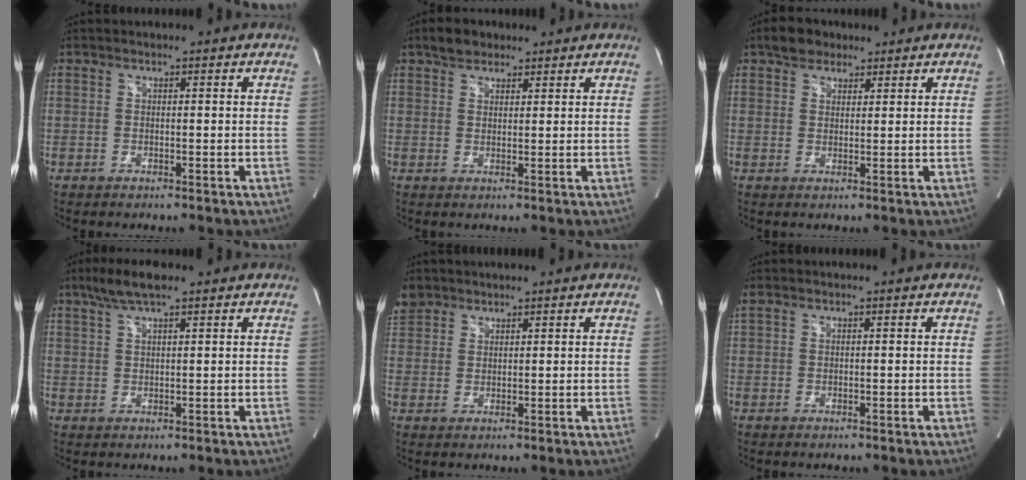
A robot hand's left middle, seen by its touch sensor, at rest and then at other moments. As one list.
[{"total": 3.6, "force": [2.6, 2.0, 1.3], "torque": [-0.027, 0.013, 0.046]}, {"total": 4.3, "force": [3.0, 2.6, 1.5], "torque": [-0.031, 0.015, 0.053]}, {"total": 5.6, "force": [4.0, 0.8, 3.8], "torque": [-0.083, 0.017, 0.076]}, {"total": 5.2, "force": [3.9, 3.3, 0.8], "torque": [-0.026, 0.018, 0.085]}, {"total": 0.7, "force": [0.6, 0.2, 0.3], "torque": [-0.023, 0.019, 0.019]}]